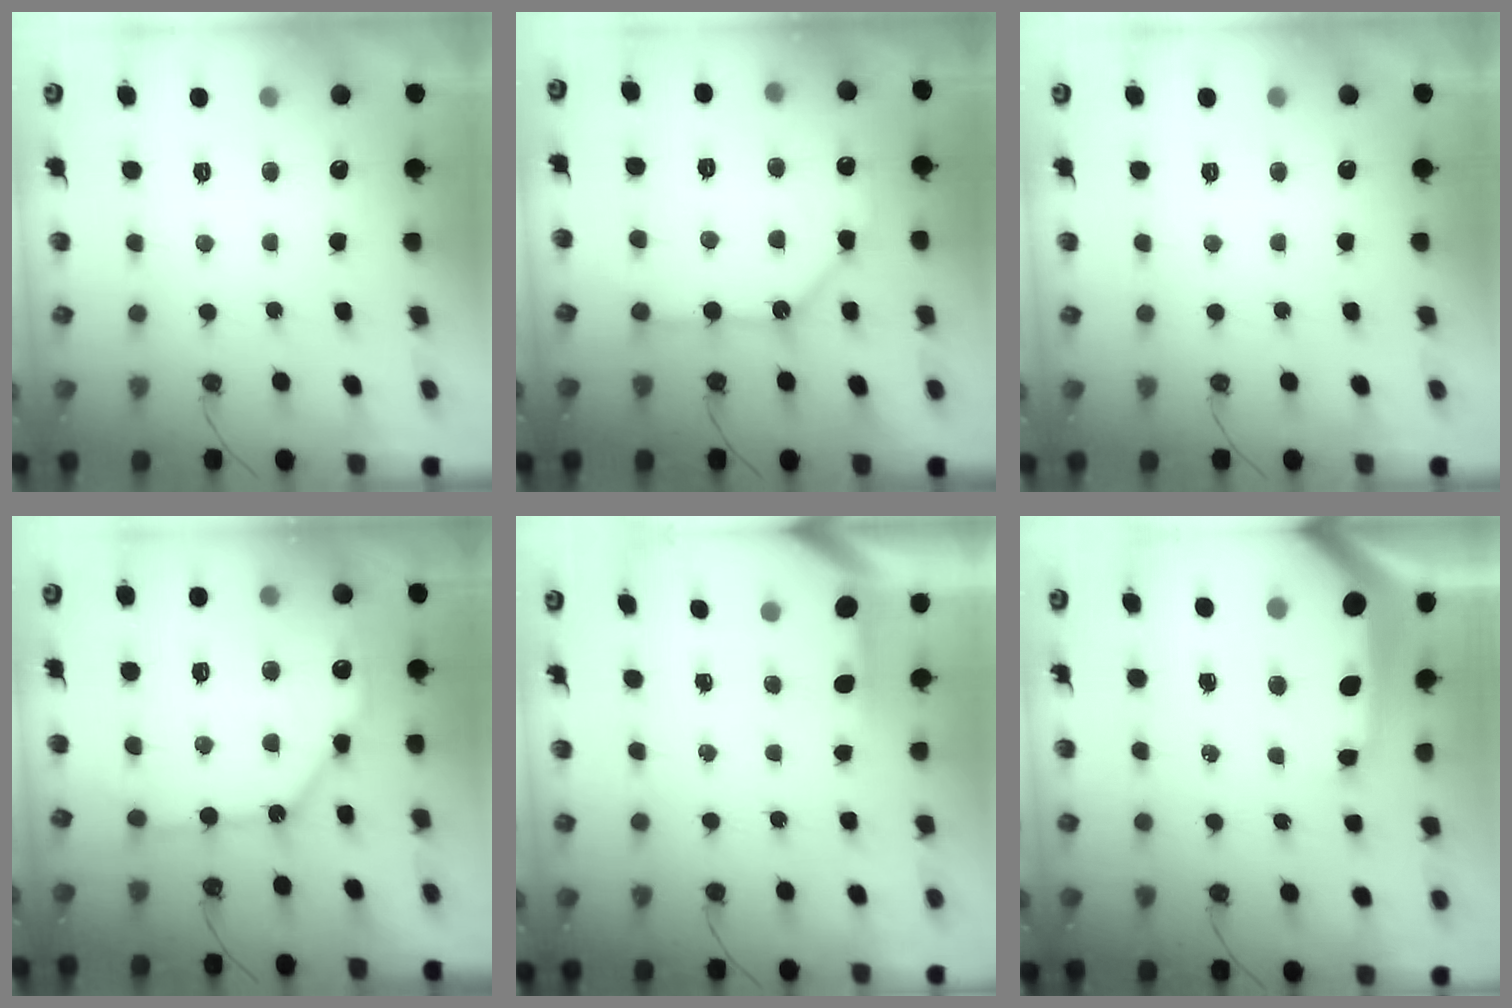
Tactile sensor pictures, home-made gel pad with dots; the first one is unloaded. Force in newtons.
{"total": 14.4, "press": 14.3, "slide": 1.3}
{"total": 0.0}
{"total": 14.2, "press": 14.1, "slide": 1.5}
{"total": 2.7, "press": 2.7, "slide": 0.2}
{"total": 16.5, "press": 16.4, "slide": 1.9}